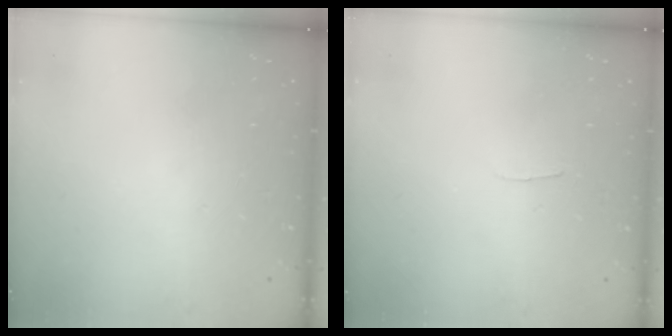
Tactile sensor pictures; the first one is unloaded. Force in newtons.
{"total": 2.0, "press": 2.0, "slide": 0.2}